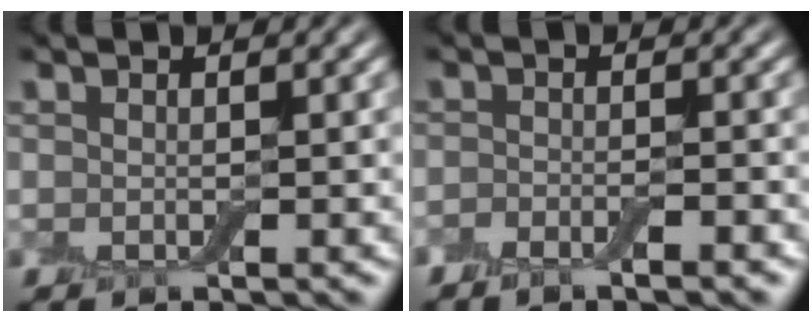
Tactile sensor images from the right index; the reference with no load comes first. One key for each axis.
{"total": 2.2, "fx": -1.6, "fy": 0.3, "fz": 1.4, "tx": -0.030, "ty": 0.001, "tz": -0.028}